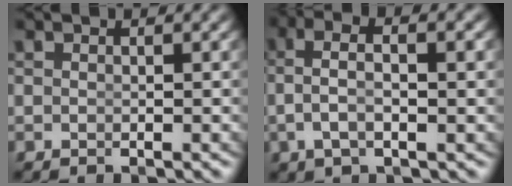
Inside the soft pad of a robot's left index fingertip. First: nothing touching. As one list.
[{"total": 4.1, "force": [0.3, 1.7, 3.7], "torque": [-0.076, -0.002, 0.007]}]